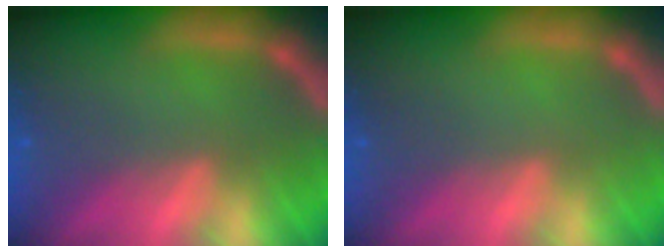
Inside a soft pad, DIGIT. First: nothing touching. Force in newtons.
{"total": 0.0}